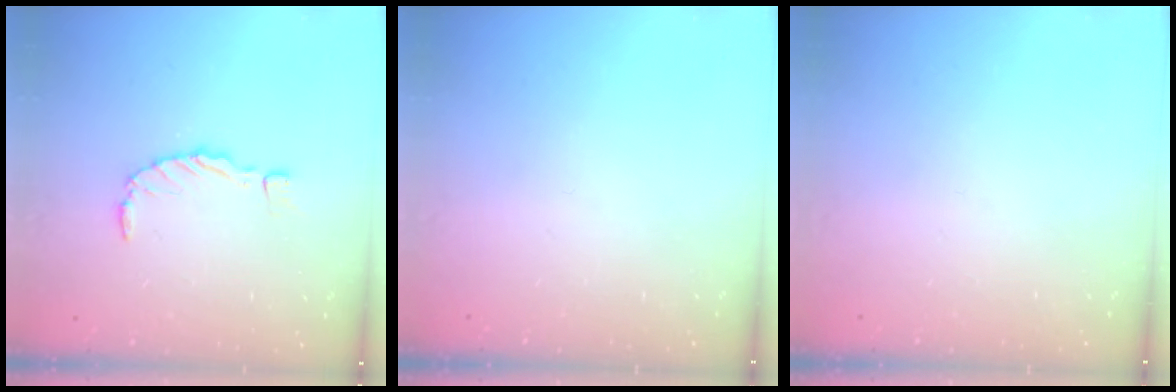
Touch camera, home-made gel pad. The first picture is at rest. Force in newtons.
{"total": 0.0}
{"total": 0.0}